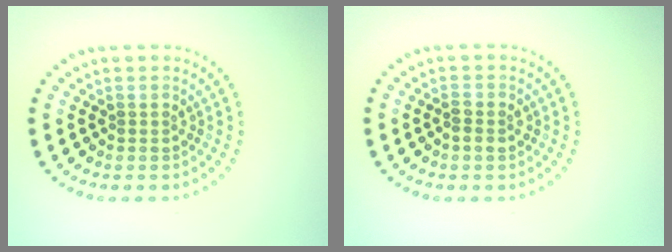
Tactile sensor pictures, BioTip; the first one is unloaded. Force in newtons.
{"total": 1.4, "press": 1.4, "slide": 0.3}